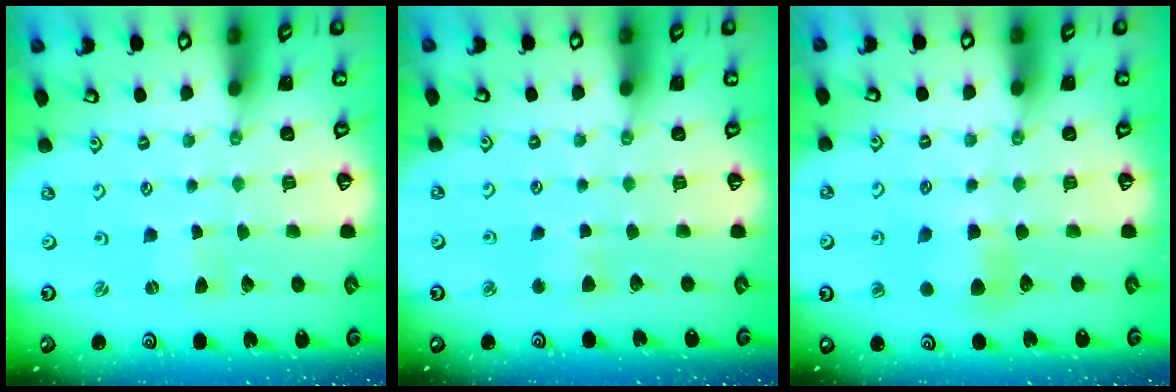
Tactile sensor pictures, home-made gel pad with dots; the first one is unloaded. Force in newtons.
{"total": 3.4, "press": 3.3, "slide": 0.5}
{"total": 5.6, "press": 5.6, "slide": 0.4}